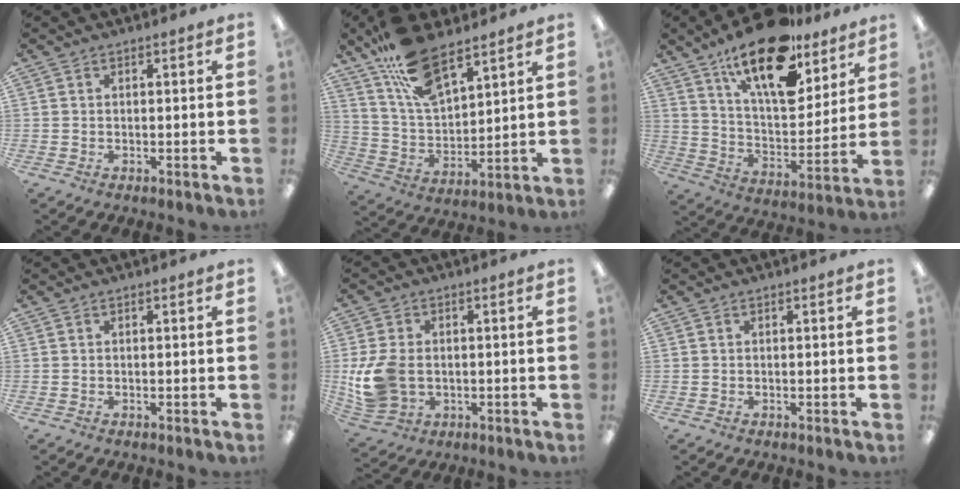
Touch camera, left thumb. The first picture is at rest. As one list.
[{"total": 16.4, "force": [11.4, 7.0, 9.5], "torque": [-0.187, -0.048, 0.209]}, {"total": 21.2, "force": [14.5, 8.6, 12.9], "torque": [-0.216, -0.082, 0.249]}, {"total": 0.0}, {"total": 11.4, "force": [-0.9, 8.4, 7.6], "torque": [-0.172, 0.005, -0.014]}, {"total": 0.0}]